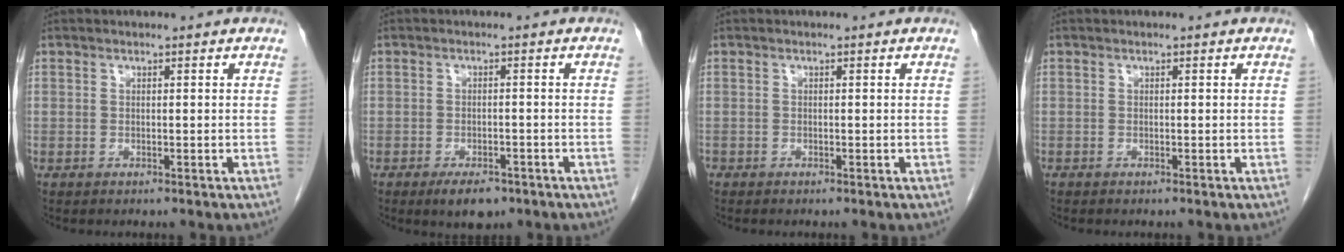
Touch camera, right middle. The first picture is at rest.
{"total": 4.4, "force": [-2.9, 1.9, 2.7], "torque": [-0.046, -0.003, -0.038]}
{"total": 0.0}
{"total": 0.0}